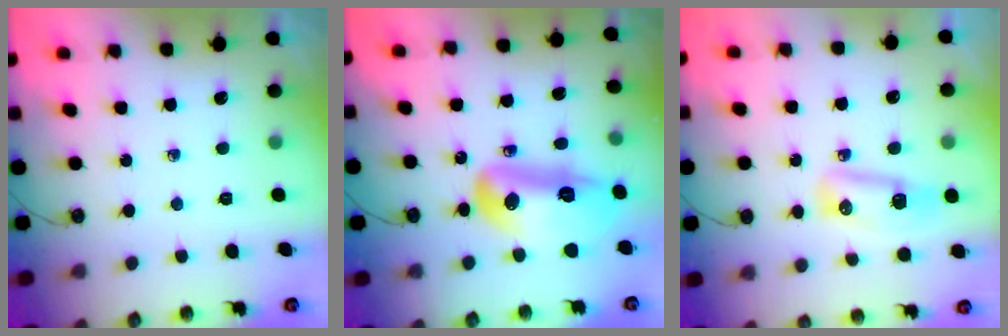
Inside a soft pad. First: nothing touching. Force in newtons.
{"total": 15.5, "press": 15.4, "slide": 2.0}
{"total": 8.2, "press": 8.2, "slide": 0.9}